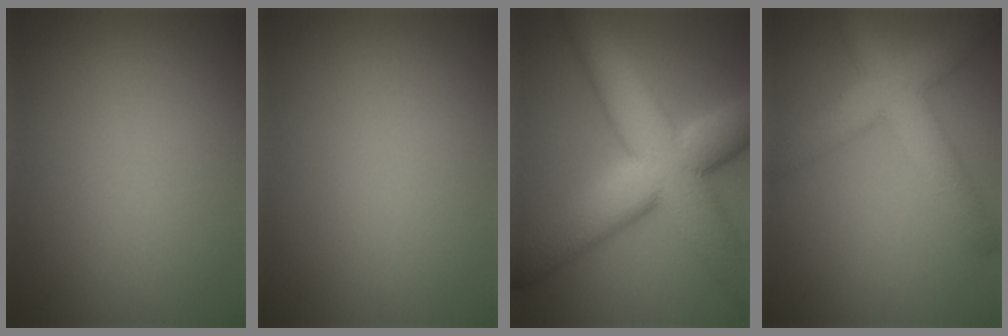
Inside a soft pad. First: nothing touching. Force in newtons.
{"total": 0.0}
{"total": 13.7, "press": 13.6, "slide": 0.7}
{"total": 6.7, "press": 6.7, "slide": 0.1}